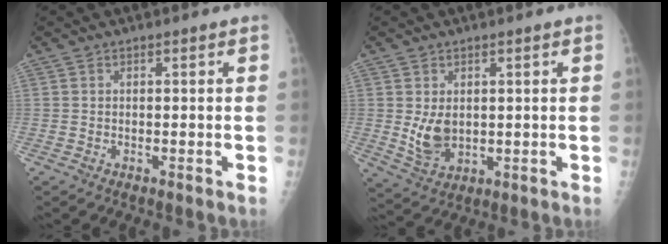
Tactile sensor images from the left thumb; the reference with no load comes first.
{"total": 5.9, "force": [0.8, 4.1, 4.2], "torque": [-0.062, -0.017, 0.029]}